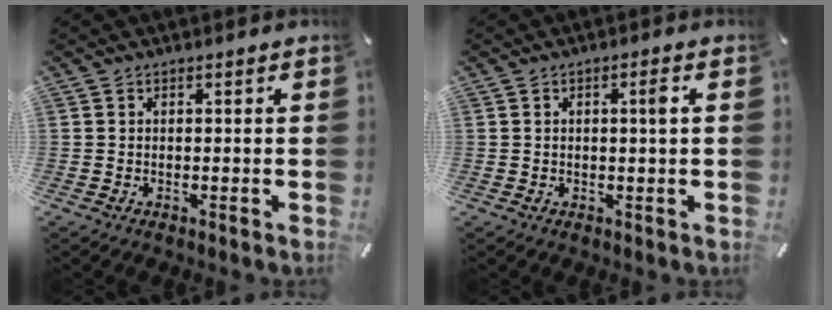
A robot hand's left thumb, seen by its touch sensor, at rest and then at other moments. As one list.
[{"total": 2.4, "force": [0.5, 0.3, 2.3], "torque": [-0.037, -0.001, 0.004]}]